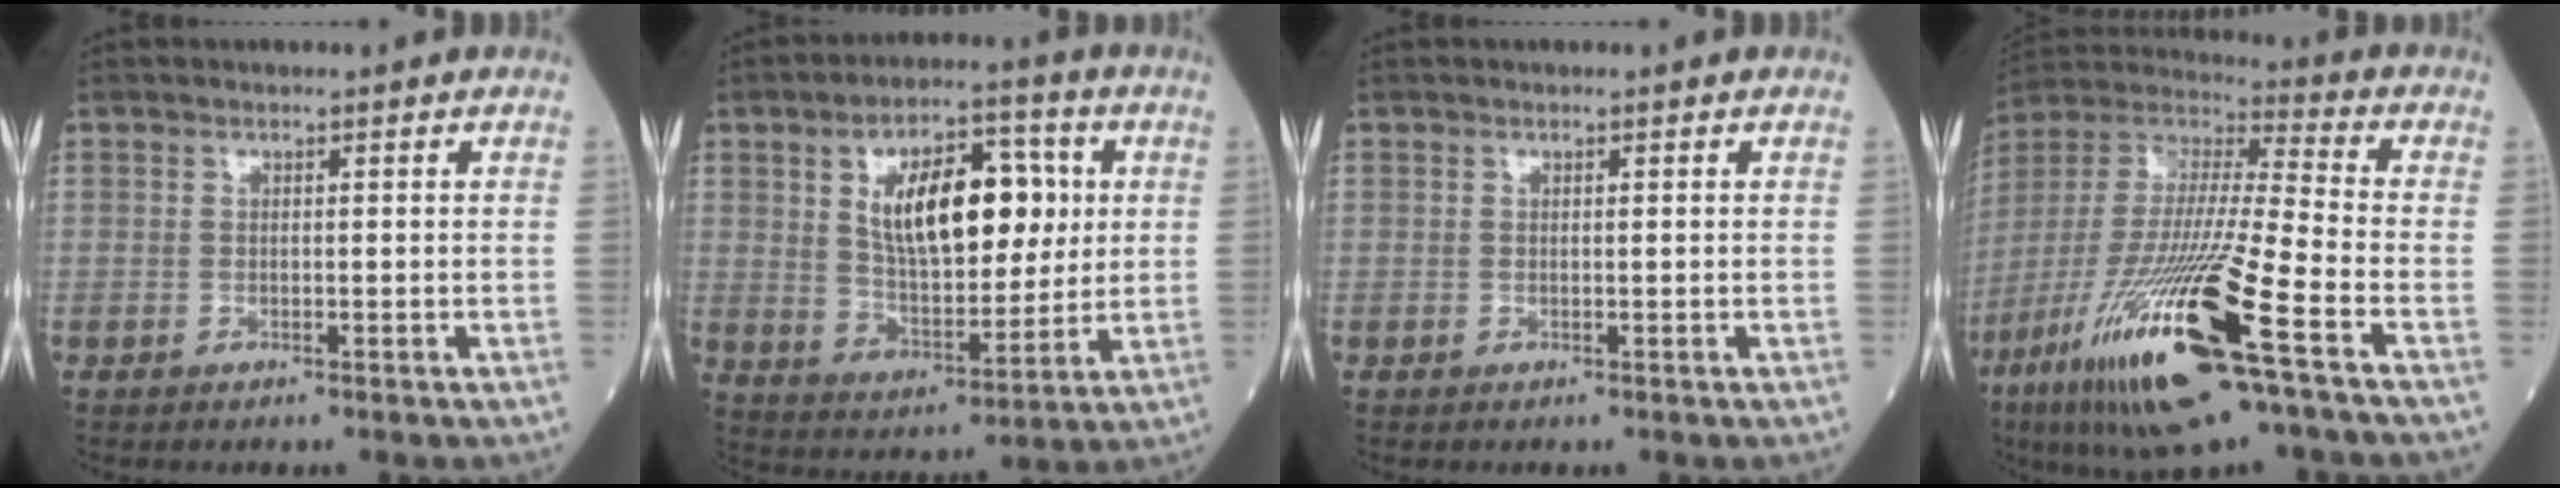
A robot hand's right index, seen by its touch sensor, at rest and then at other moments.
{"total": 15.1, "force": [3.8, 6.5, 13.1], "torque": [-0.221, 0.017, 0.066]}
{"total": 0.0}
{"total": 24.0, "force": [-11.3, 1.8, 21.1], "torque": [-0.439, -0.057, -0.213]}